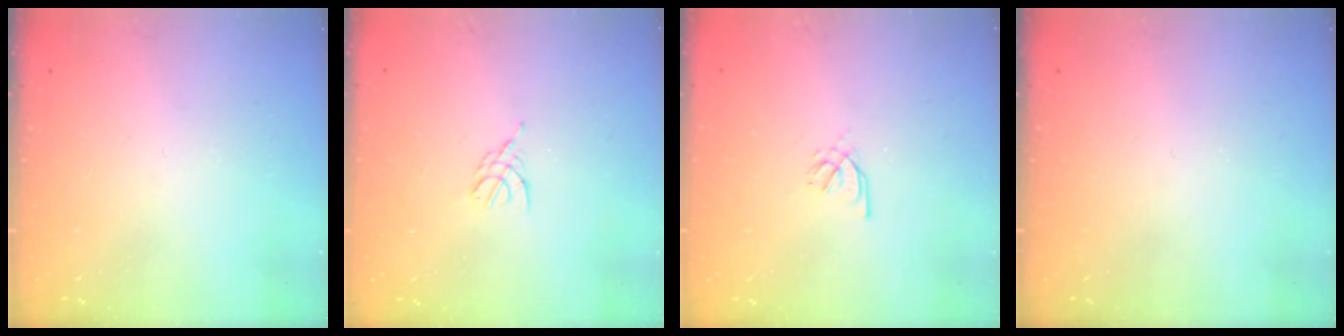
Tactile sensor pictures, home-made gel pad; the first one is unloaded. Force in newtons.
{"total": 3.4, "press": 3.3, "slide": 0.5}
{"total": 2.1, "press": 2.0, "slide": 0.7}
{"total": 0.0}